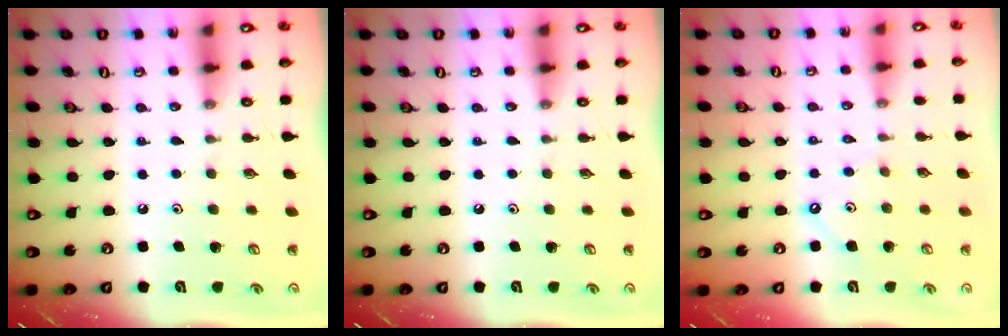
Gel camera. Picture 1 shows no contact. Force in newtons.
{"total": 0.0}
{"total": 2.3, "press": 2.3, "slide": 0.4}